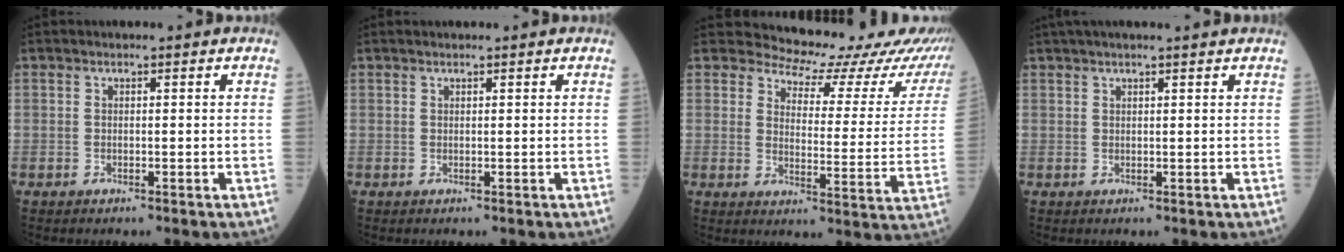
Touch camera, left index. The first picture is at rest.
{"total": 0.8, "force": [0.8, 0.0, 0.2], "torque": [-0.008, 0.014, 0.013]}
{"total": 17.3, "force": [16.7, 4.2, 1.2], "torque": [0.021, -0.100, 0.155]}
{"total": 6.0, "force": [5.2, -0.4, 3.0], "torque": [-0.041, 0.032, 0.068]}